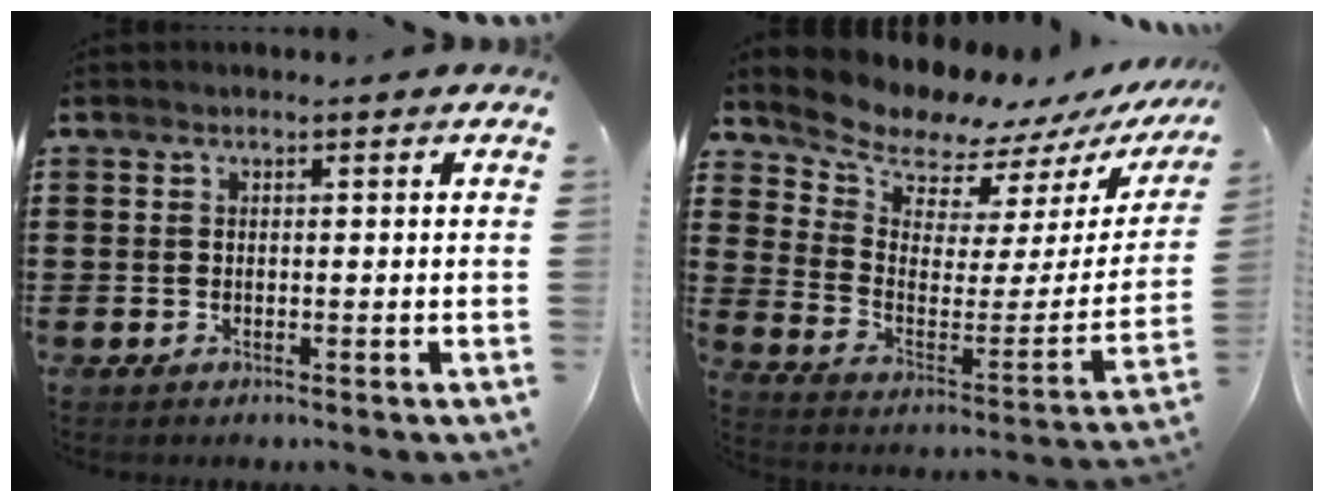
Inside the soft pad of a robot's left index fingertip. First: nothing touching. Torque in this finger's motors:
{"motor_torque": [2.14, 0.00, 1.05, 0.15]}